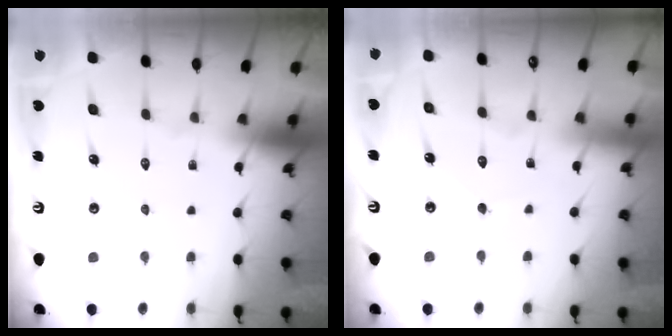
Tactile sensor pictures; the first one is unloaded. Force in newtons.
{"total": 4.7, "press": 4.7, "slide": 0.6}